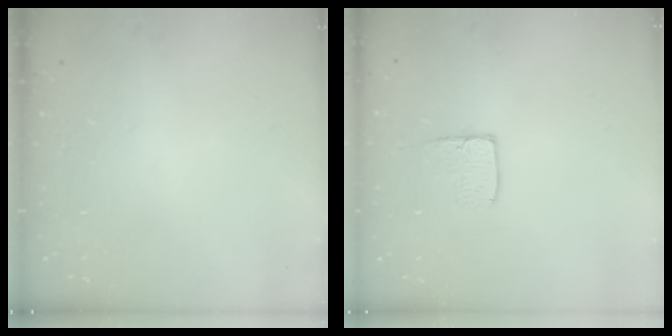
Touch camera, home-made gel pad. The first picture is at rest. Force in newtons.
{"total": 6.3, "press": 6.2, "slide": 0.5}